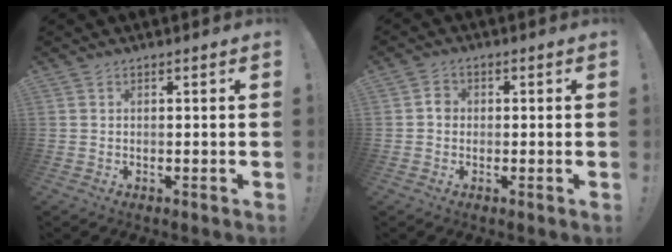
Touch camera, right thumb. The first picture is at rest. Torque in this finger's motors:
{"motor_torque": [-0.01, 0.01, 0.05, 0.21, -0.01]}